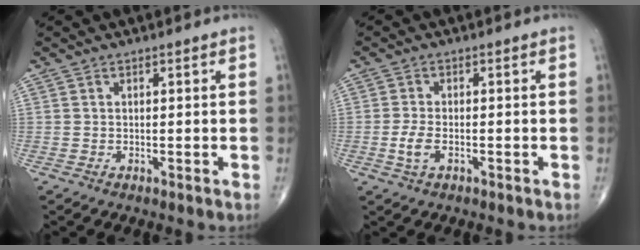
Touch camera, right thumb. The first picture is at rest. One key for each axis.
{"total": 3.2, "fx": -1.0, "fy": 1.7, "fz": 2.6, "tx": -0.056, "ty": 0.006, "tz": -0.018}